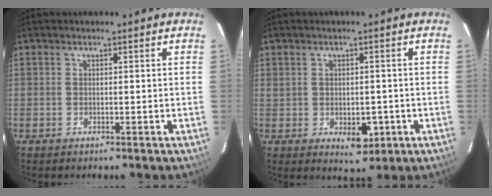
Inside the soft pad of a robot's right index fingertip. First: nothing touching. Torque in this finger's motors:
{"motor_torque": [0.43, -0.12, 0.11, 0.04]}